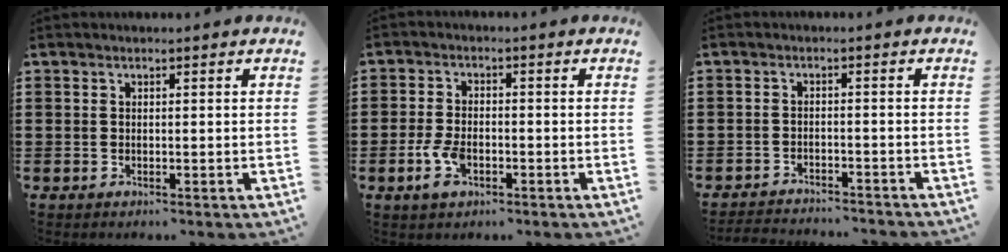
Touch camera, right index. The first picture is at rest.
{"total": 4.4, "force": [-1.8, 2.1, 3.4], "torque": [-0.081, -0.006, -0.035]}
{"total": 2.6, "force": [-2.6, 0.0, 0.0], "torque": [-0.005, -0.001, -0.057]}